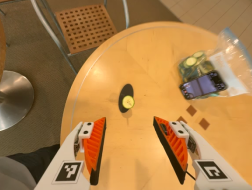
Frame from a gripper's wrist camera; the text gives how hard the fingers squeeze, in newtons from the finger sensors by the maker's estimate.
{"total": 0.0}